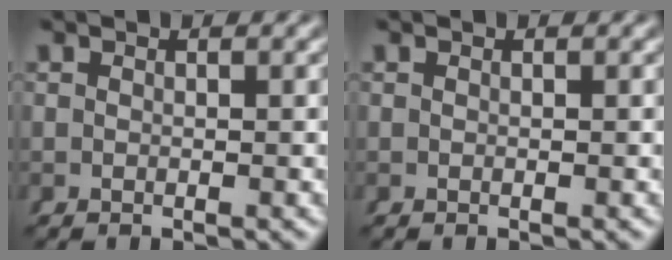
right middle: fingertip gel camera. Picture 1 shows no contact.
{"total": 1.6, "force": [-0.2, -1.5, -0.4], "torque": [0.020, -0.009, 0.006]}